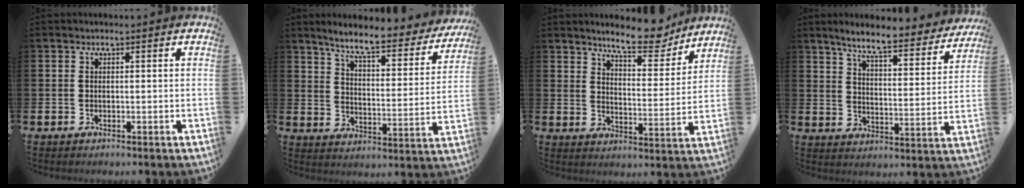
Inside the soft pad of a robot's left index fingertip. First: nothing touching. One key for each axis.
{"total": 7.4, "fx": 6.6, "fy": 1.2, "fz": 3.3, "tx": -0.091, "ty": -0.047, "tz": 0.106}
{"total": 9.1, "fx": 8.4, "fy": 2.0, "fz": 2.9, "tx": -0.062, "ty": -0.049, "tz": 0.149}
{"total": 7.8, "fx": 7.0, "fy": 1.0, "fz": 3.3, "tx": -0.079, "ty": -0.045, "tz": 0.117}